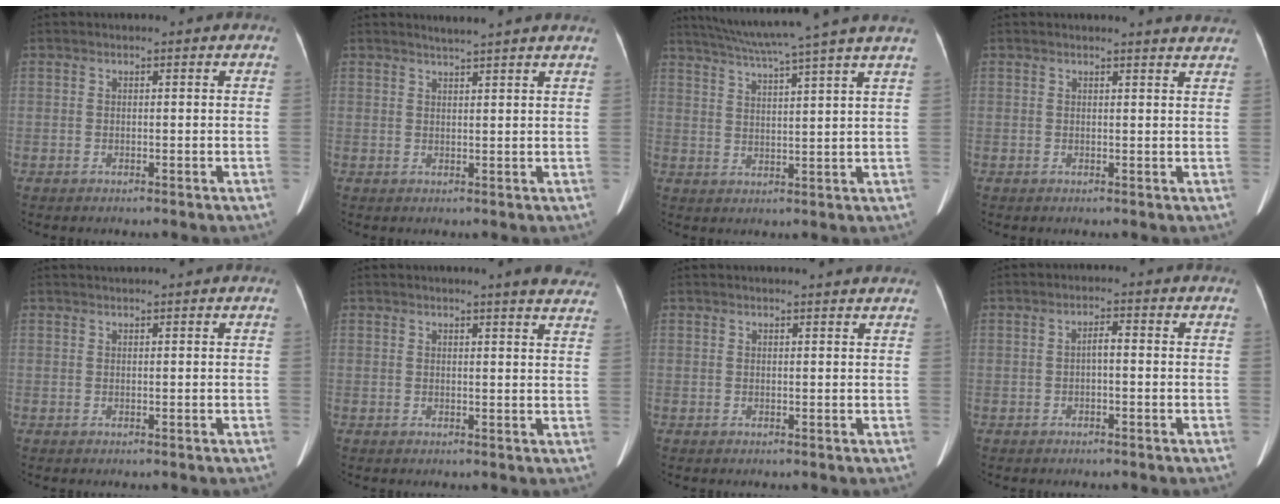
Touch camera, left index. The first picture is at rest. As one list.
[{"total": 4.7, "force": [4.3, -0.8, 1.8], "torque": [-0.027, 0.013, 0.049]}, {"total": 14.8, "force": [12.4, -2.2, 7.9], "torque": [-0.138, -0.001, 0.168]}, {"total": 4.2, "force": [4.2, -0.1, 0.7], "torque": [-0.009, -0.009, 0.028]}, {"total": 0.9, "force": [0.9, -0.3, 0.2], "torque": [-0.007, 0.010, 0.023]}, {"total": 8.6, "force": [7.8, 0.4, 3.6], "torque": [-0.027, -0.014, 0.063]}, {"total": 3.8, "force": [3.7, -0.1, 0.9], "torque": [-0.013, 0.010, 0.037]}, {"total": 1.8, "force": [-0.2, 0.3, 1.7], "torque": [-0.031, 0.003, -0.005]}]